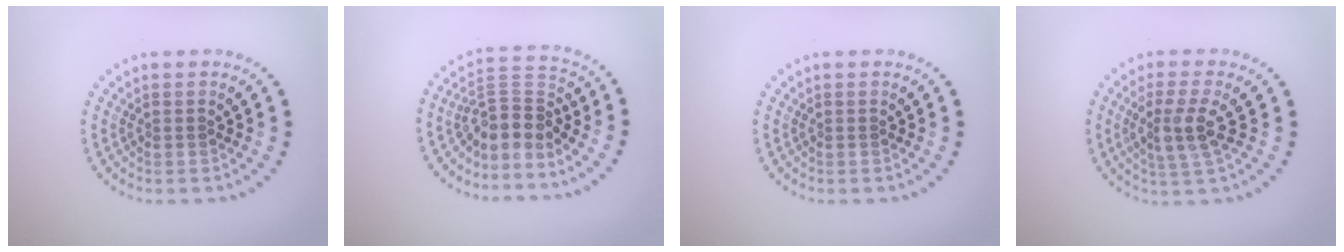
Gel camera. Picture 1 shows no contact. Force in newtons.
{"total": 3.7, "press": 2.7, "slide": 2.5}
{"total": 0.0}
{"total": 3.3, "press": 2.9, "slide": 1.7}